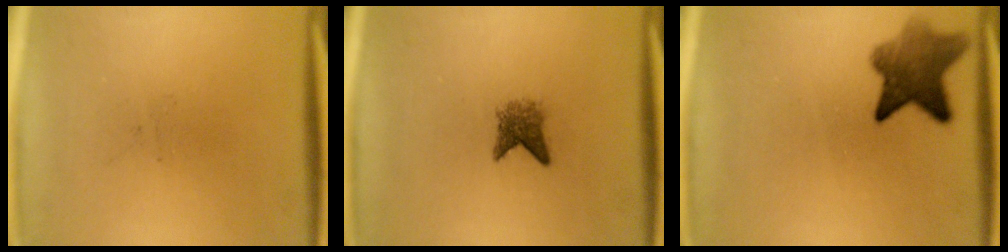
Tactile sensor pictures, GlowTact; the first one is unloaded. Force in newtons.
{"total": 2.6}
{"total": 6.8}